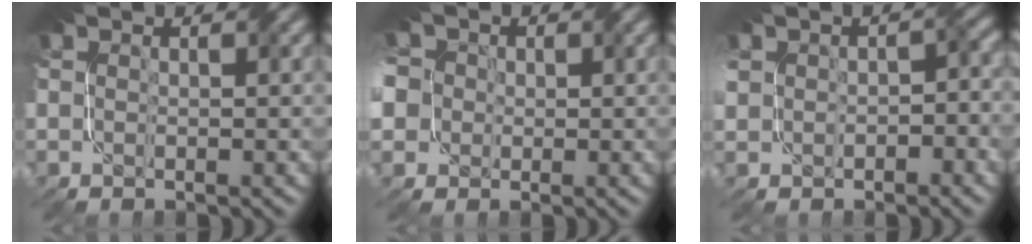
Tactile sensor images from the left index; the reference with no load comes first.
{"total": 8.0, "force": [-0.8, 7.3, 3.3], "torque": [-0.074, 0.013, -0.055]}
{"total": 4.5, "force": [-0.8, 3.6, 2.7], "torque": [-0.030, -0.003, -0.011]}